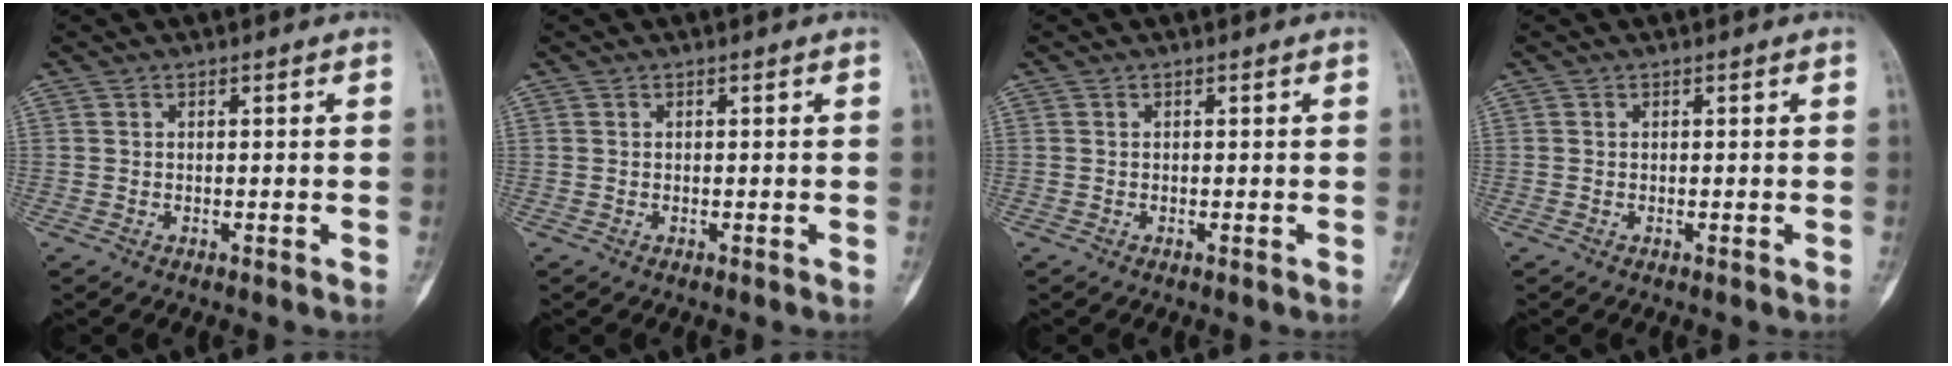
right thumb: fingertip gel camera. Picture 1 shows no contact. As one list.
[{"total": 0.0}, {"total": 0.0}, {"total": 0.0}]